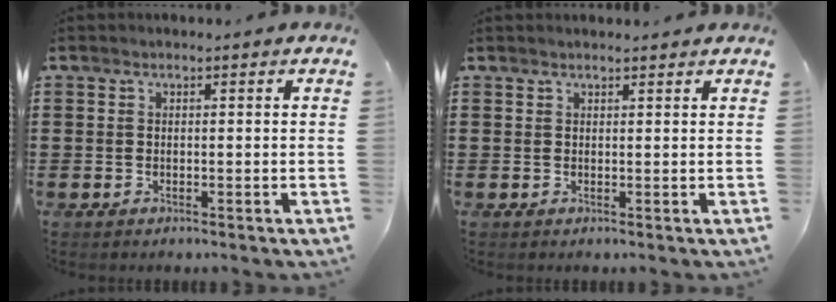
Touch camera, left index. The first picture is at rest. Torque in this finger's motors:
{"motor_torque": [0.62, -1.52, 0.22, 0.06]}